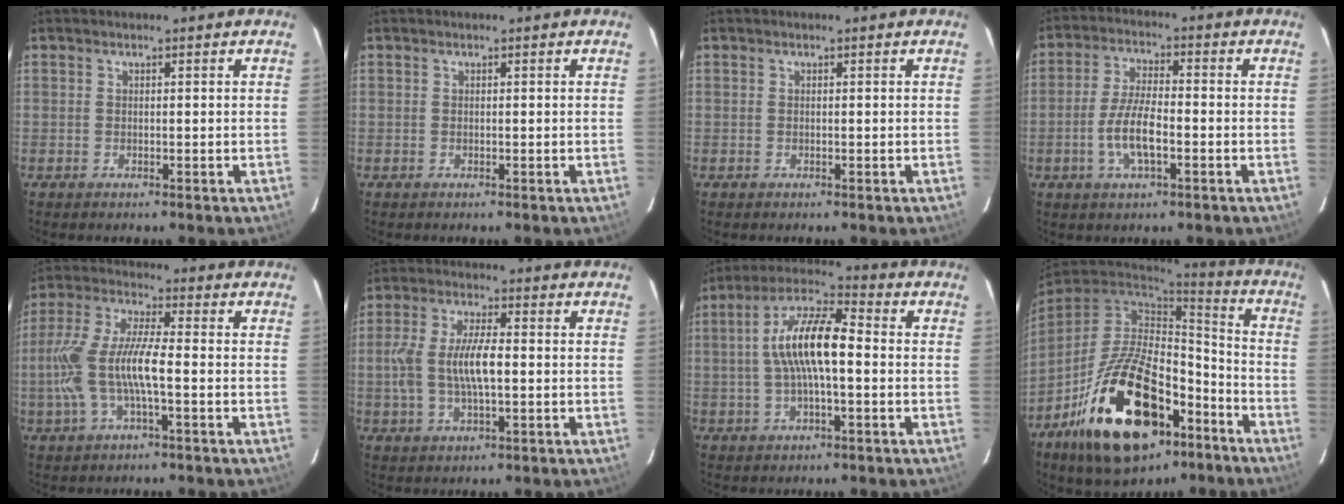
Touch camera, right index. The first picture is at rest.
{"total": 0.0}
{"total": 0.0}
{"total": 7.7, "force": [-2.6, 2.5, 6.8], "torque": [-0.139, -0.001, -0.048]}
{"total": 12.5, "force": [-2.6, 3.1, 11.9], "torque": [-0.255, 0.002, -0.048]}
{"total": 9.7, "force": [-0.6, 3.7, 9.0], "torque": [-0.182, 0.005, -0.009]}
{"total": 12.0, "force": [-0.4, 3.6, 11.5], "torque": [-0.217, 0.019, -0.012]}
{"total": 26.2, "force": [-13.3, 13.2, 18.2], "torque": [-0.350, 0.001, -0.205]}